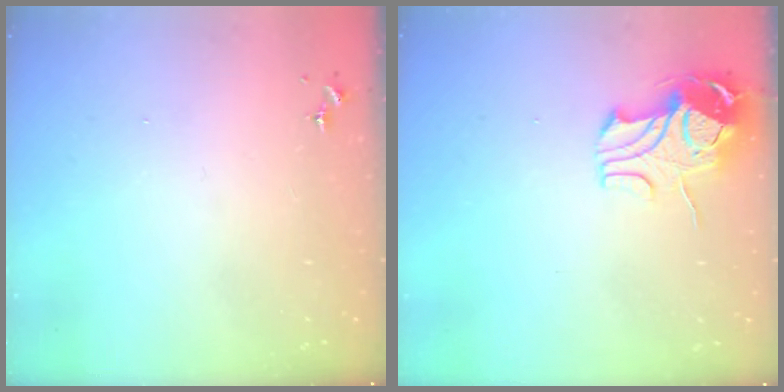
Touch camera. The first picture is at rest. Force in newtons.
{"total": 12.4, "press": 12.3, "slide": 1.3}